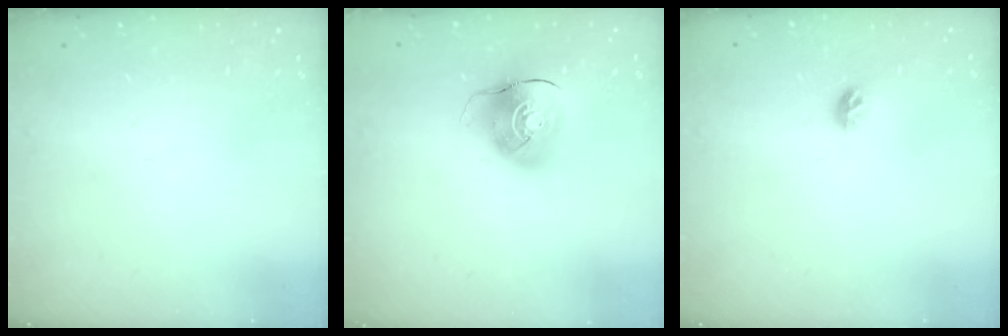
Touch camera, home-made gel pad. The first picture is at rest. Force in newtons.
{"total": 9.7, "press": 9.6, "slide": 1.4}
{"total": 5.4, "press": 5.4, "slide": 0.5}